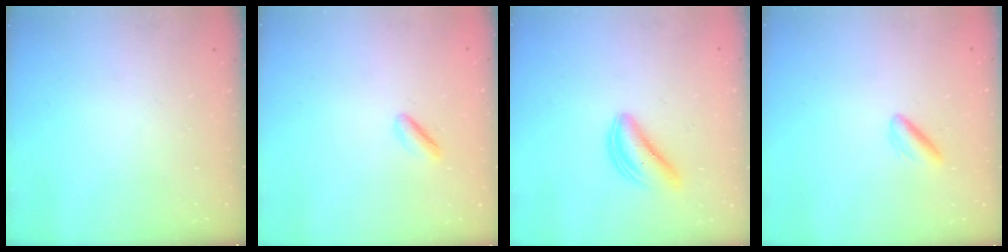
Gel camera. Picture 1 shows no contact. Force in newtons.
{"total": 1.1, "press": 0.8, "slide": 0.8}
{"total": 5.1, "press": 5.1, "slide": 0.3}
{"total": 3.0, "press": 2.8, "slide": 1.2}